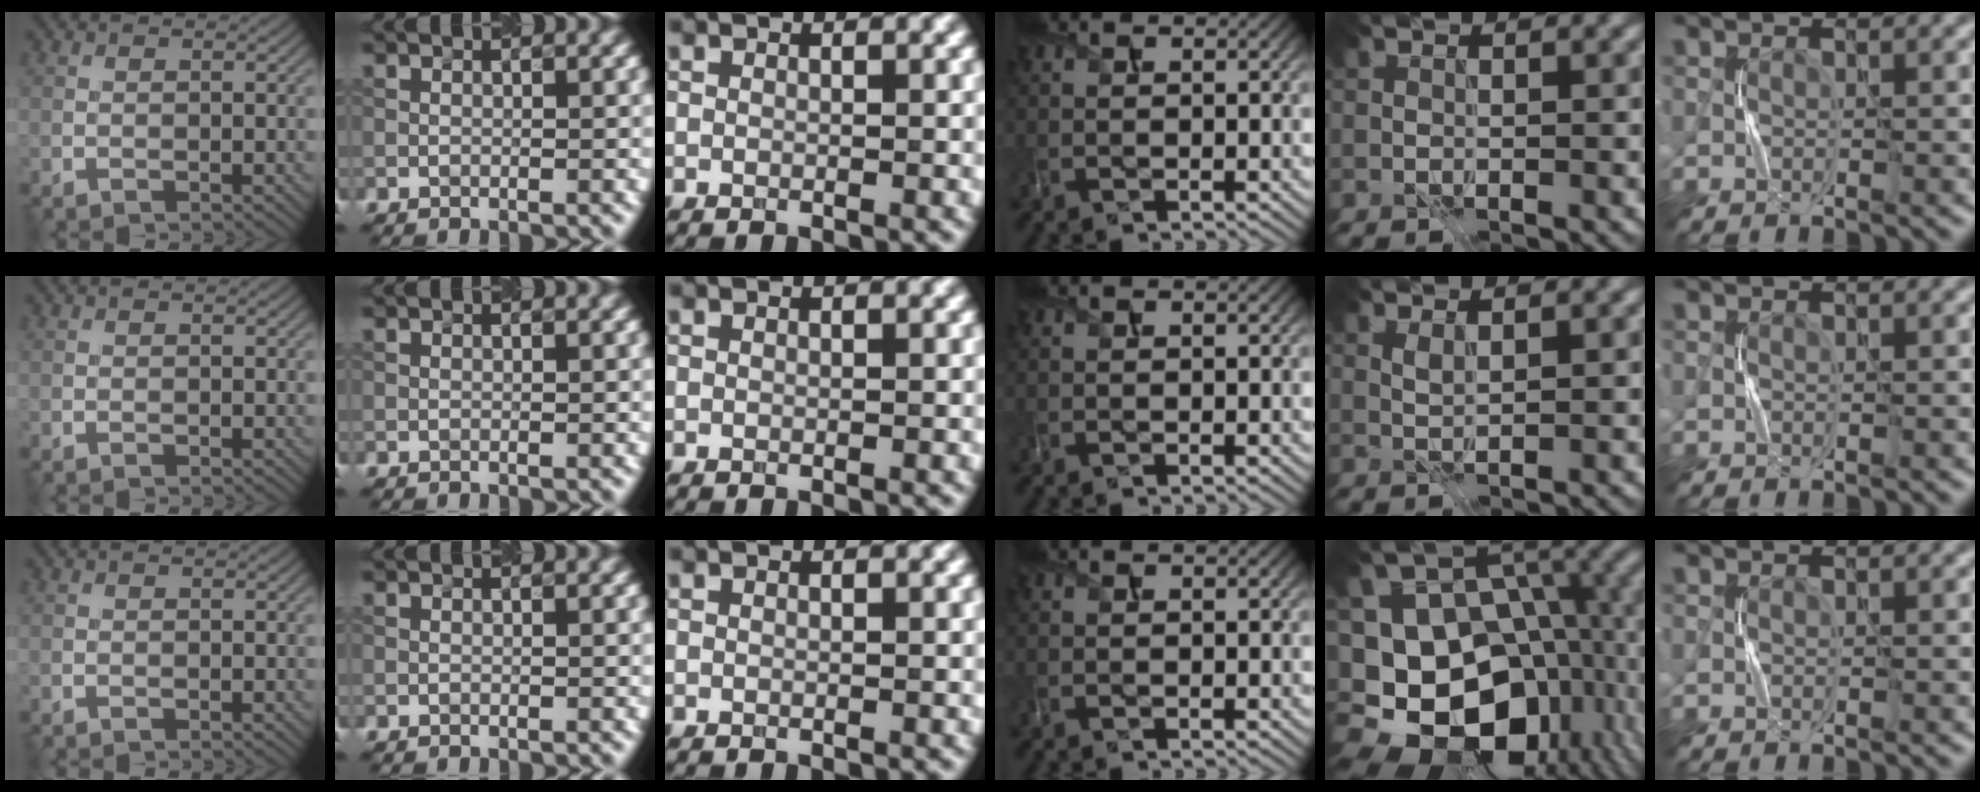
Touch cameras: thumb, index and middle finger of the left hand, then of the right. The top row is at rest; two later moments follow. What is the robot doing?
{"motion": "press", "object": "joystick"}